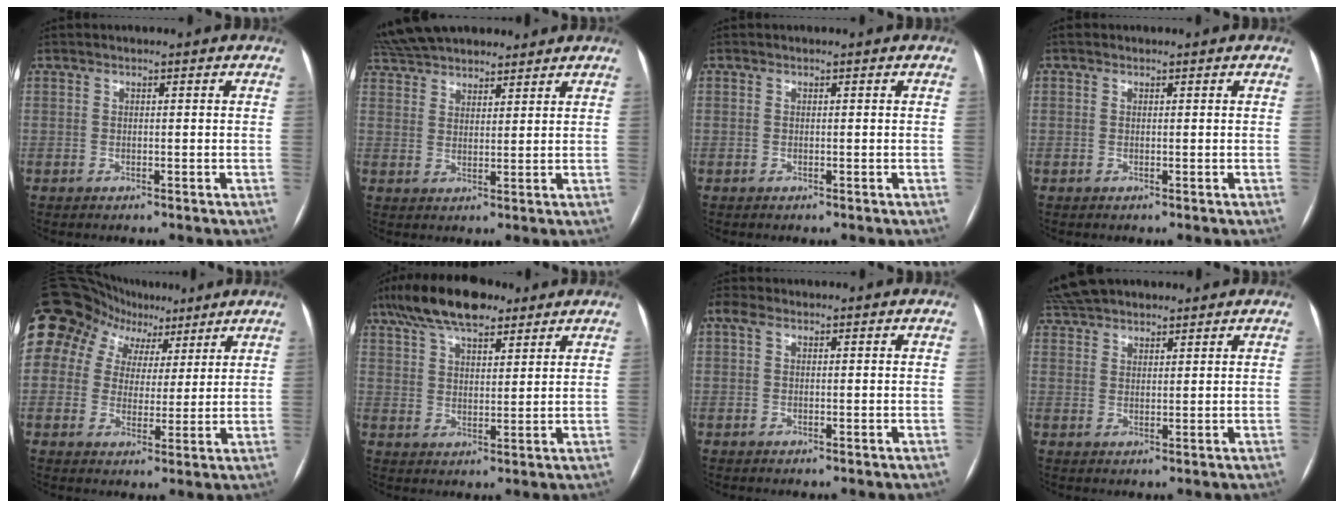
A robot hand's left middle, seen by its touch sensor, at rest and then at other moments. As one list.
[{"total": 14.6, "force": [12.6, 5.2, 5.3], "torque": [-0.113, 0.052, 0.211]}, {"total": 0.0}, {"total": 1.0, "force": [-0.5, -0.6, -0.6], "torque": [0.012, -0.006, -0.007]}, {"total": 11.7, "force": [7.0, 8.9, 3.3], "torque": [-0.061, 0.048, 0.109]}, {"total": 12.9, "force": [9.4, 4.5, 7.7], "torque": [-0.153, 0.034, 0.164]}, {"total": 0.6, "force": [0.2, 0.2, 0.5], "torque": [-0.020, 0.016, 0.009]}, {"total": 8.7, "force": [7.6, 2.8, 3.2], "torque": [-0.055, 0.045, 0.136]}]